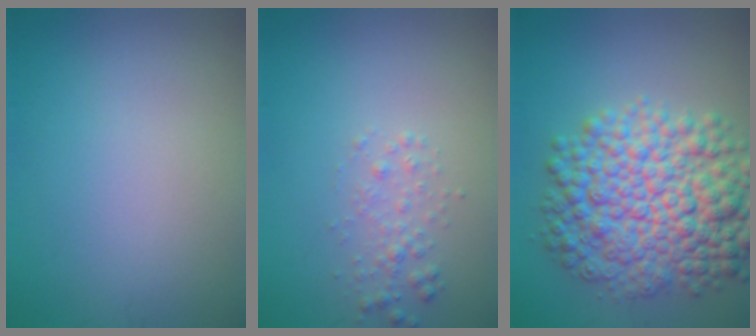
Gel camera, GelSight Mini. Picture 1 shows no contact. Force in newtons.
{"total": 1.6, "press": 1.6, "slide": 0.0}
{"total": 10.5, "press": 10.5, "slide": 0.1}